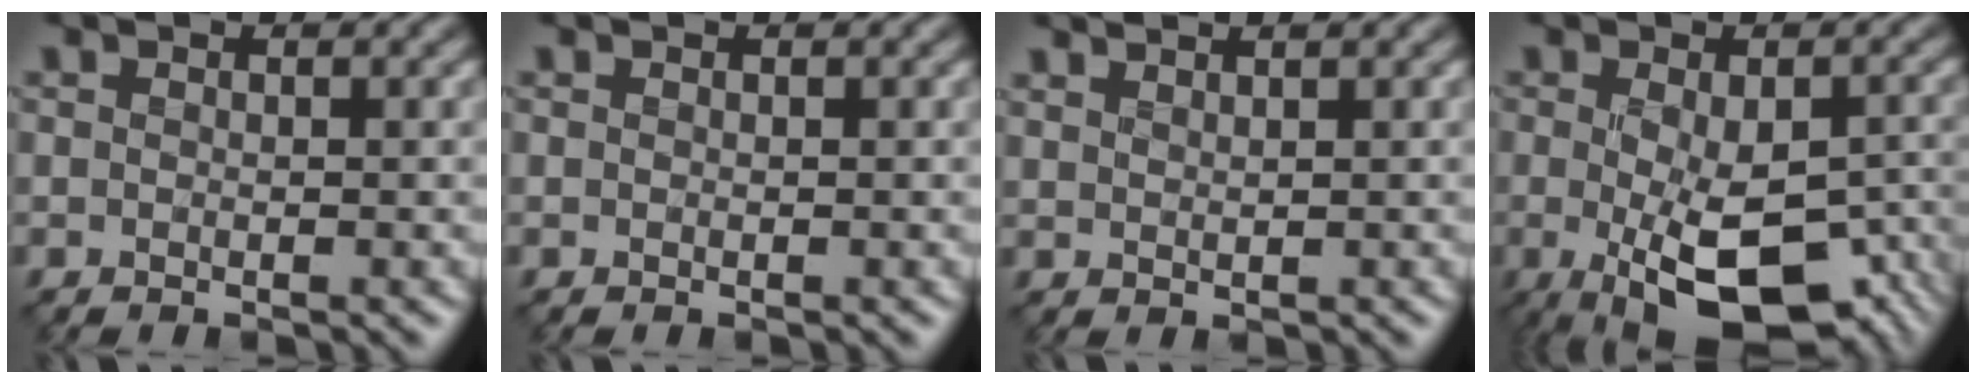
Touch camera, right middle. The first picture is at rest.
{"total": 0.0}
{"total": 1.5, "force": [1.5, -0.2, -0.2], "torque": [-0.003, 0.003, 0.033]}
{"total": 11.9, "force": [-4.4, 5.6, 9.5], "torque": [-0.167, -0.046, -0.049]}